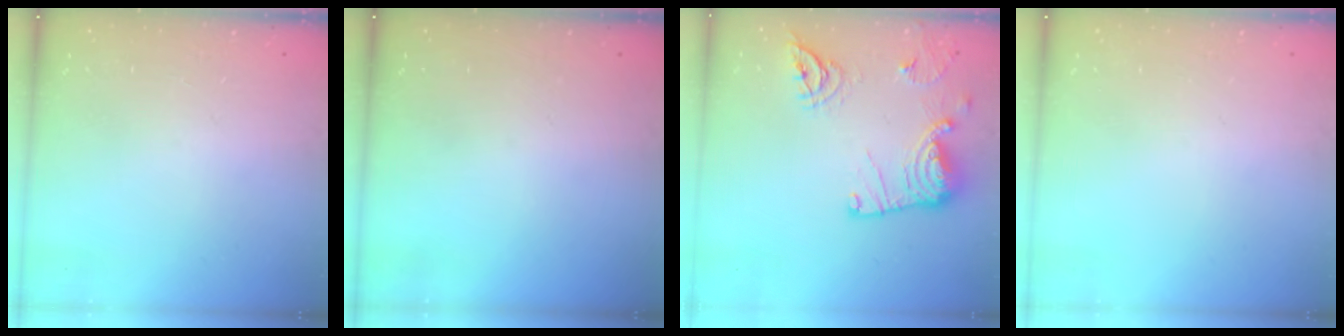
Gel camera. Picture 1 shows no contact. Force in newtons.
{"total": 0.0}
{"total": 17.4, "press": 17.4, "slide": 1.1}
{"total": 0.0}